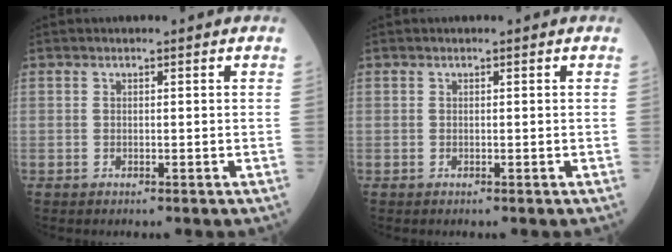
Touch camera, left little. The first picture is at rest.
{"total": 0.0}